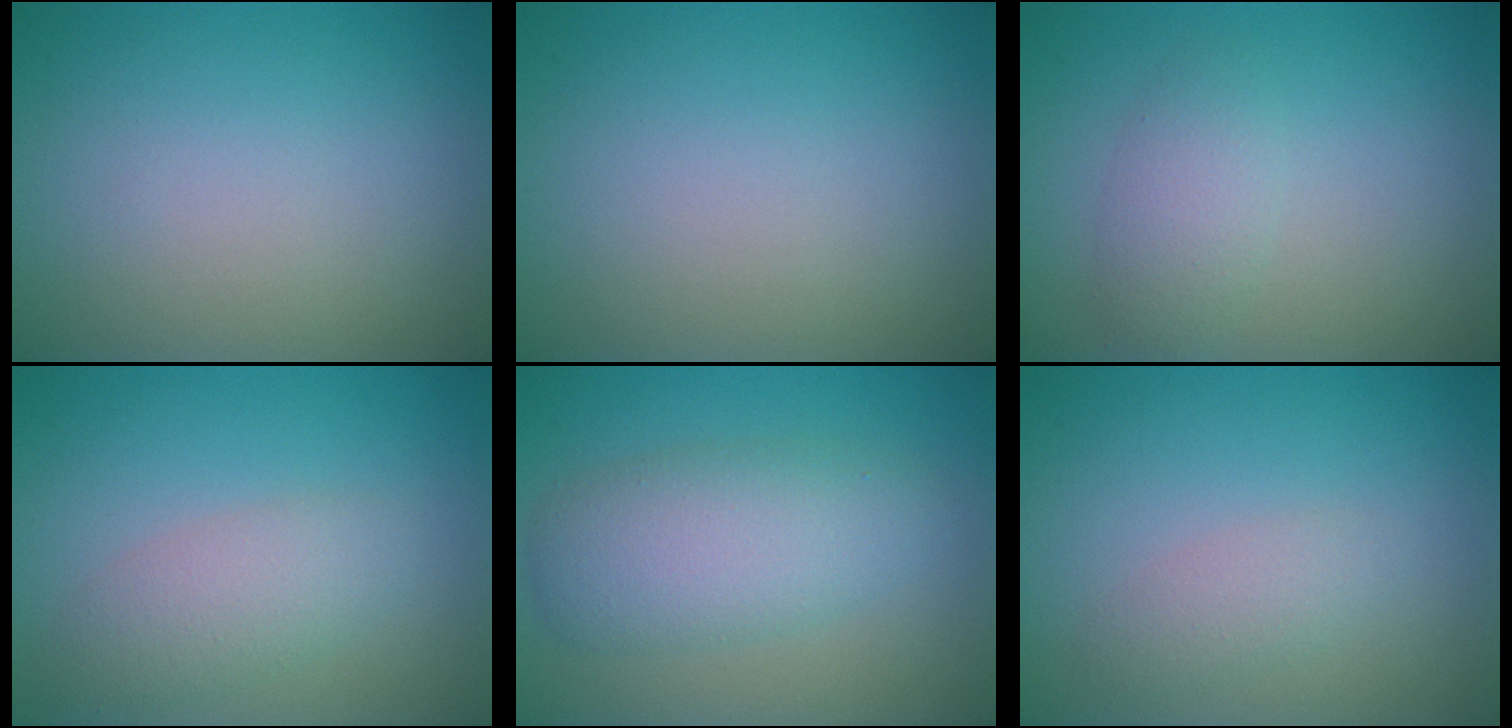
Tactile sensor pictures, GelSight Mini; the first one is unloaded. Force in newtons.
{"total": 0.0}
{"total": 2.4, "press": 2.4, "slide": 0.0}
{"total": 3.0, "press": 3.0, "slide": 0.1}
{"total": 5.3, "press": 5.3, "slide": 0.0}
{"total": 1.6, "press": 1.6, "slide": 0.1}